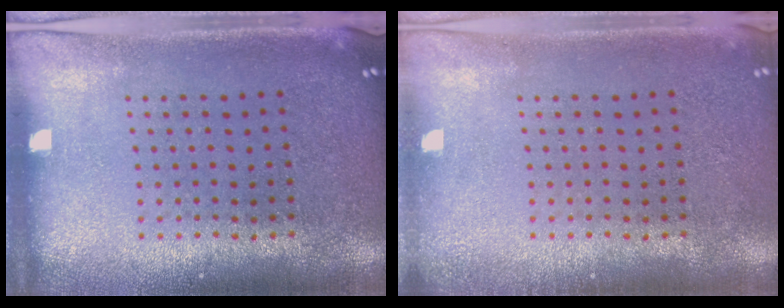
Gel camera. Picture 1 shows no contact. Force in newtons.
{"total": 0.8, "press": 0.8, "slide": 0.1}